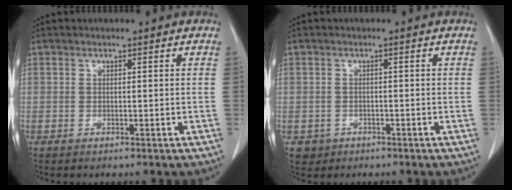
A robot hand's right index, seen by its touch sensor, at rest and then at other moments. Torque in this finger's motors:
{"motor_torque": [-0.13, 0.03, -0.16, -0.07]}